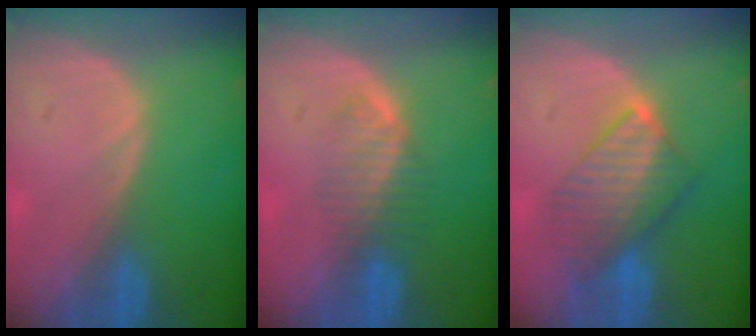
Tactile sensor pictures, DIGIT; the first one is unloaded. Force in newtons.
{"total": 3.9, "press": 3.9, "slide": 0.8}
{"total": 7.3, "press": 7.1, "slide": 1.8}